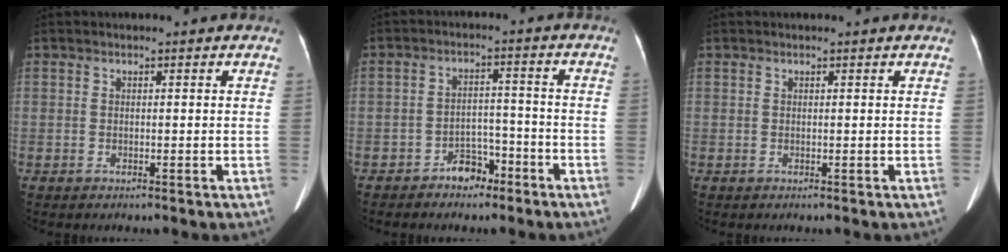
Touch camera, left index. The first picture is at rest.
{"total": 4.6, "force": [-3.4, 2.5, 1.8], "torque": [-0.028, 0.010, -0.053]}
{"total": 1.0, "force": [0.9, 0.0, 0.3], "torque": [-0.006, 0.011, 0.013]}